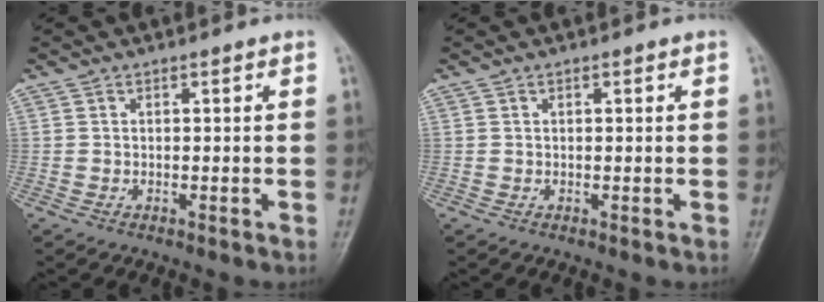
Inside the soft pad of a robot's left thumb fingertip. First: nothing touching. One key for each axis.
{"total": 0.6, "fx": 0.2, "fy": 0.3, "fz": 0.5, "tx": -0.007, "ty": 0.001, "tz": 0.003}